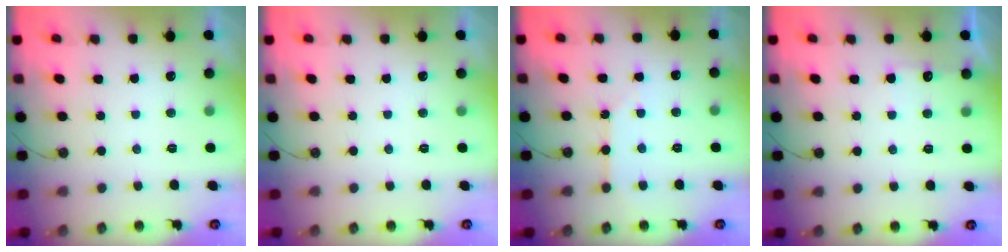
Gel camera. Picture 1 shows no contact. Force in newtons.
{"total": 0.0}
{"total": 2.5, "press": 2.5, "slide": 0.4}
{"total": 5.4, "press": 5.3, "slide": 0.7}